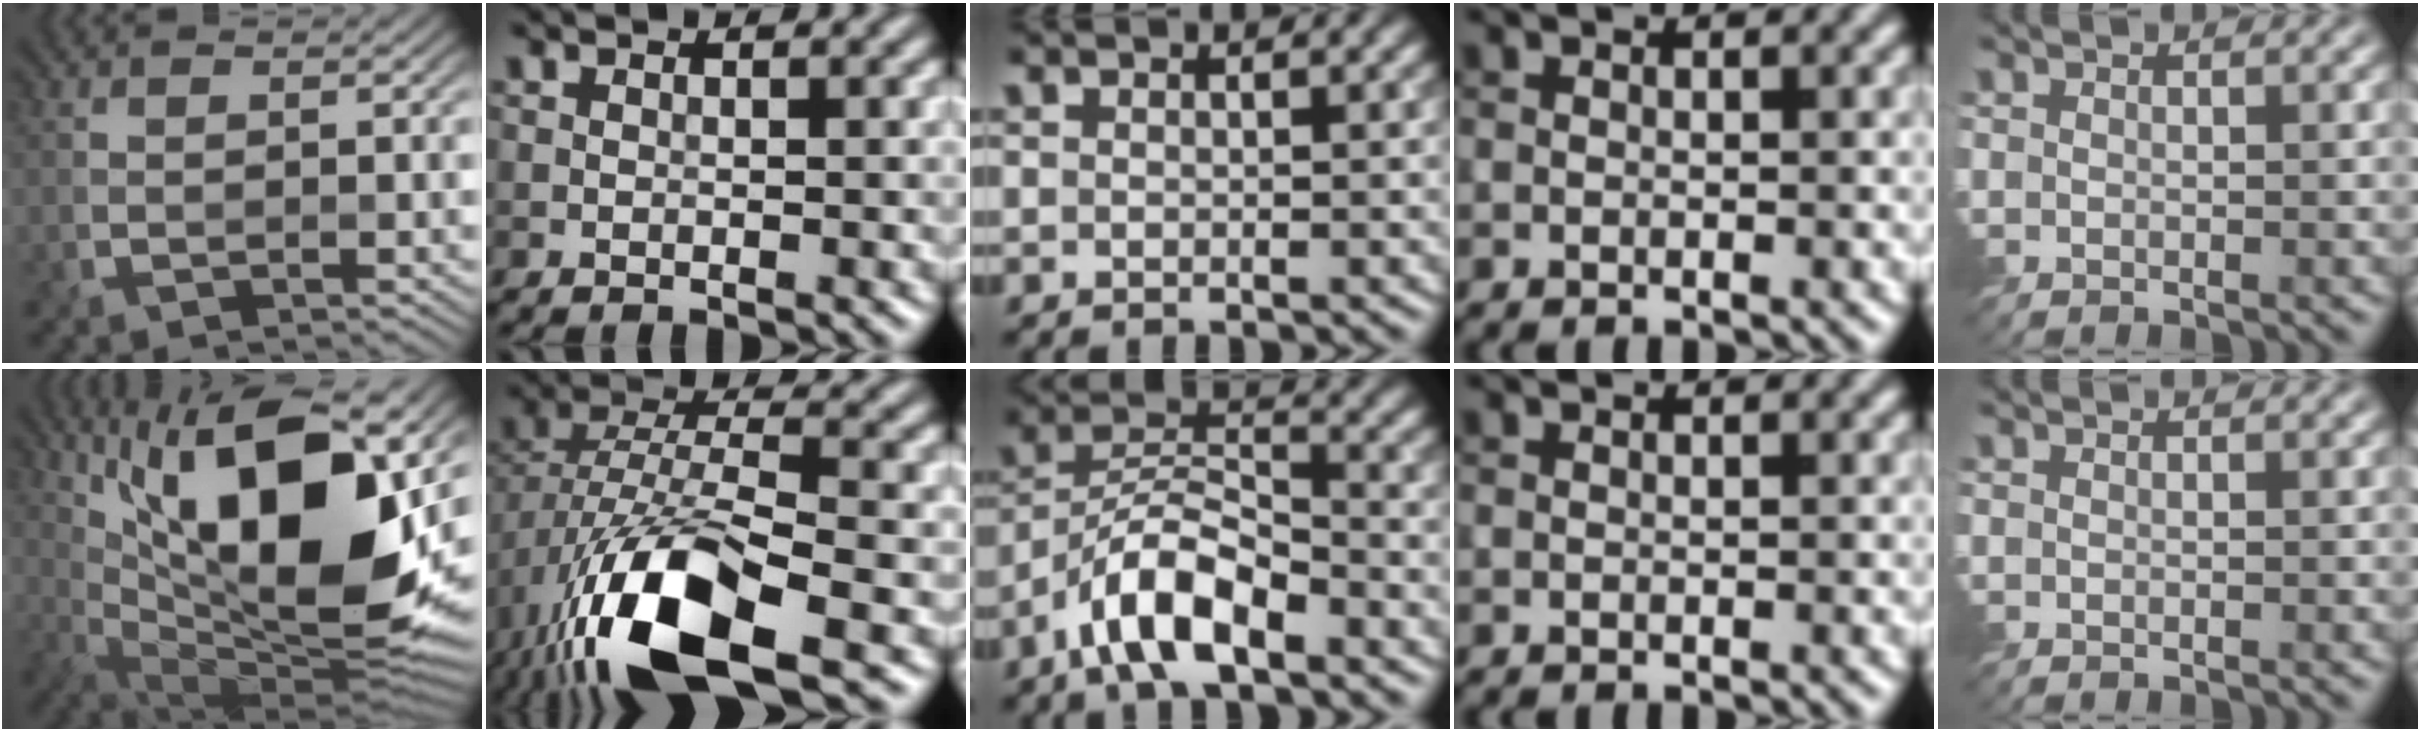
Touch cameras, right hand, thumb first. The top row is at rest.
{"thumb": {"total": 20.1, "force": [6.8, 8.5, 16.9], "torque": [-0.277, 0.021, 0.116]}, "index": {"total": 13.4, "force": [-6.6, 5.0, 10.5], "torque": [-0.209, -0.009, -0.121]}, "middle": {"total": 6.8, "force": [-4.3, 2.3, 4.8], "torque": [-0.081, 0.011, -0.085]}}